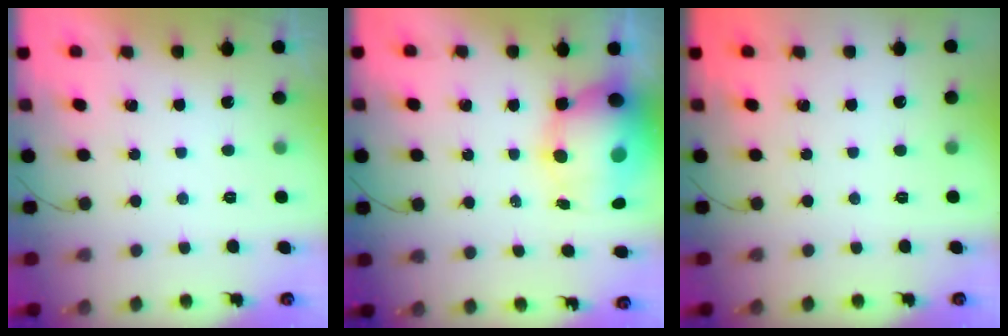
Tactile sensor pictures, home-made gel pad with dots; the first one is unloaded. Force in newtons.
{"total": 17.5, "press": 15.4, "slide": 8.3}
{"total": 0.0}